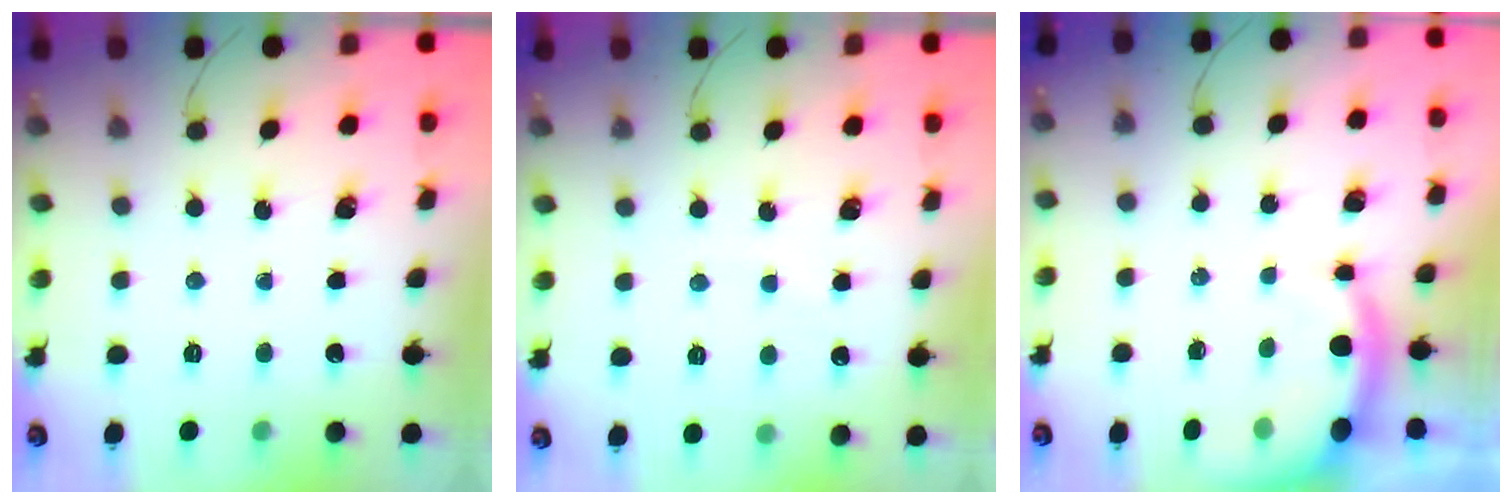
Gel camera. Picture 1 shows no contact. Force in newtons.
{"total": 2.7, "press": 2.6, "slide": 0.5}
{"total": 4.2, "press": 4.1, "slide": 0.7}